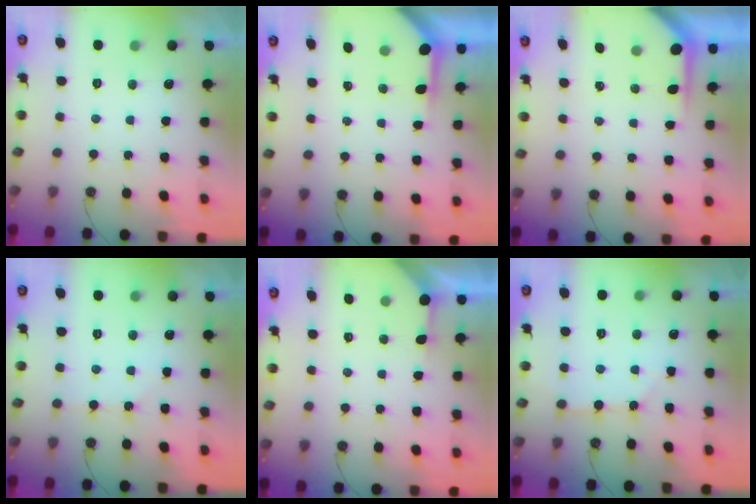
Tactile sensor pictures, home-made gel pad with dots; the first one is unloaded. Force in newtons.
{"total": 4.0, "press": 3.9, "slide": 0.4}
{"total": 4.1, "press": 4.0, "slide": 0.2}
{"total": 2.8, "press": 2.7, "slide": 0.5}
{"total": 2.2, "press": 2.2, "slide": 0.3}
{"total": 3.8, "press": 3.8, "slide": 0.4}